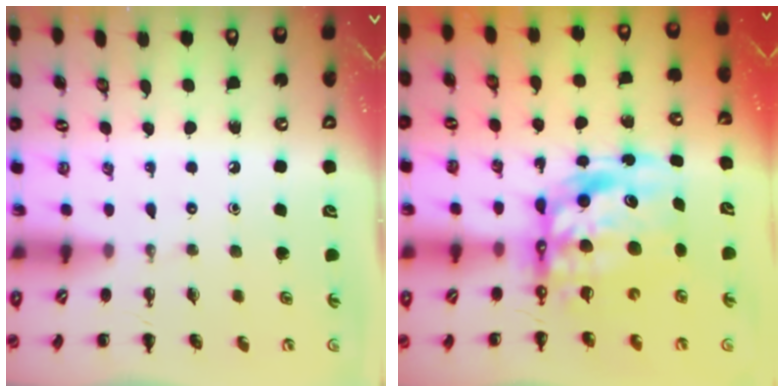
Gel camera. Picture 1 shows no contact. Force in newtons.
{"total": 12.9, "press": 12.4, "slide": 3.5}